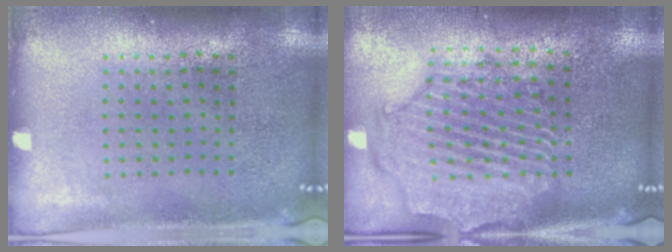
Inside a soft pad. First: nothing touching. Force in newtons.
{"total": 2.2, "press": 2.1, "slide": 0.8}